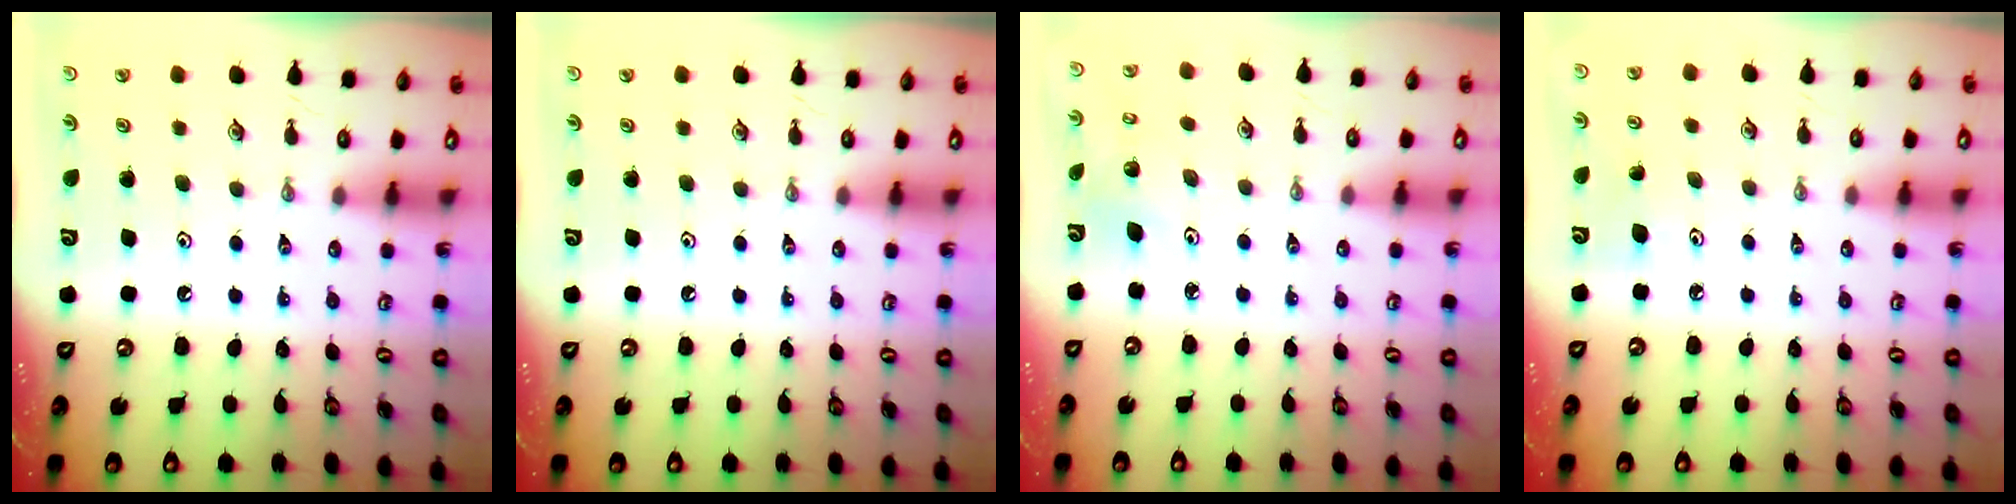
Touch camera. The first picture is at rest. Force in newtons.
{"total": 0.0}
{"total": 3.4, "press": 3.4, "slide": 0.4}
{"total": 5.2, "press": 4.9, "slide": 1.4}